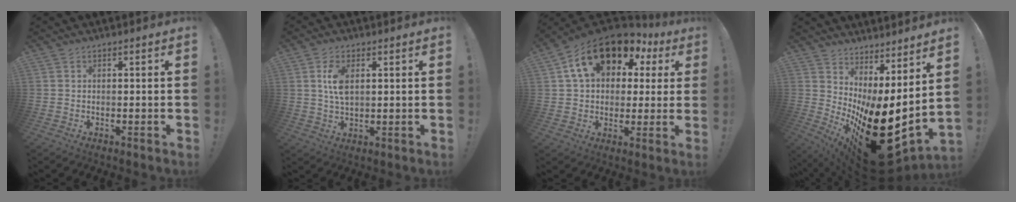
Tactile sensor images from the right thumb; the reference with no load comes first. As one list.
[{"total": 6.2, "force": [1.6, 3.1, 5.1], "torque": [-0.087, -0.006, 0.023]}, {"total": 18.0, "force": [9.2, 11.3, 10.5], "torque": [-0.169, -0.041, 0.167]}, {"total": 21.7, "force": [-7.9, 7.9, 18.6], "torque": [-0.258, 0.009, -0.105]}]